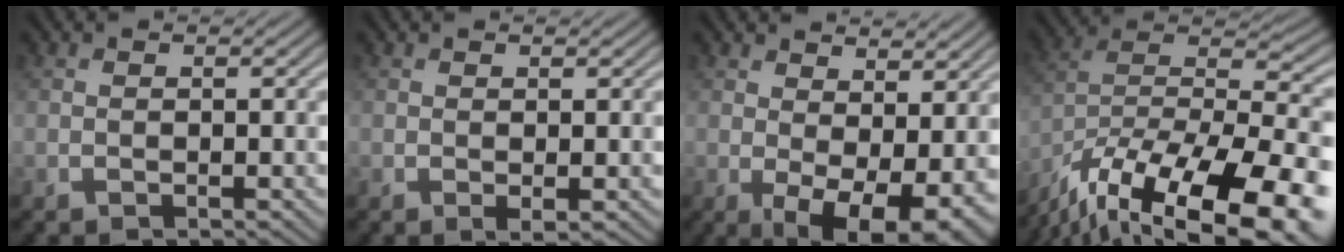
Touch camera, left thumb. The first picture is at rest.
{"total": 0.8, "force": [0.2, 0.1, 0.8], "torque": [-0.015, -0.003, 0.002]}
{"total": 8.1, "force": [0.3, 4.0, 7.1], "torque": [-0.102, -0.016, 0.018]}
{"total": 19.2, "force": [-13.5, 6.7, 11.9], "torque": [-0.189, -0.020, -0.200]}